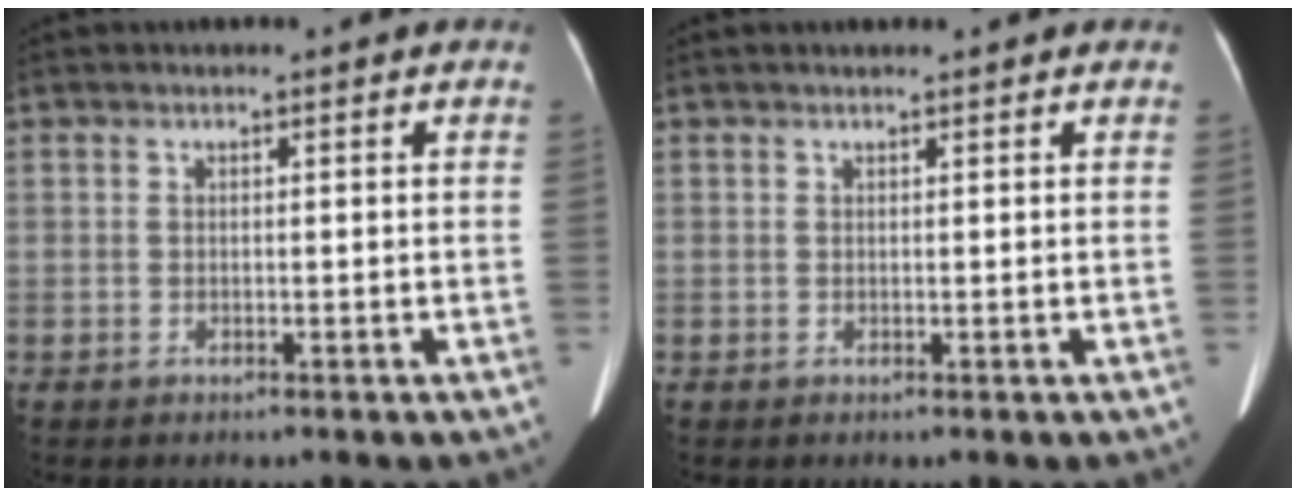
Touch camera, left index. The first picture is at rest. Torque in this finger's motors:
{"motor_torque": [-0.05, -0.03, -0.04, -0.01]}